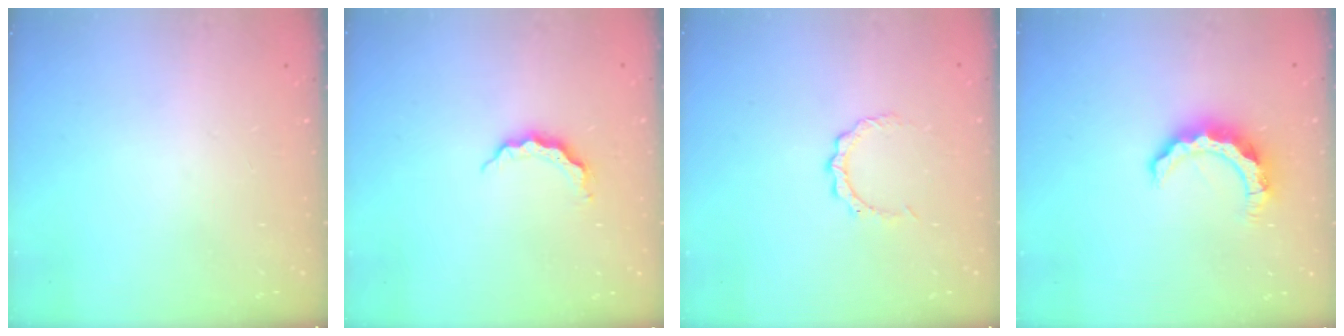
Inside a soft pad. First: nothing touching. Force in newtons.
{"total": 4.8, "press": 4.8, "slide": 0.4}
{"total": 3.4, "press": 3.4, "slide": 0.3}
{"total": 9.8, "press": 9.8, "slide": 0.7}